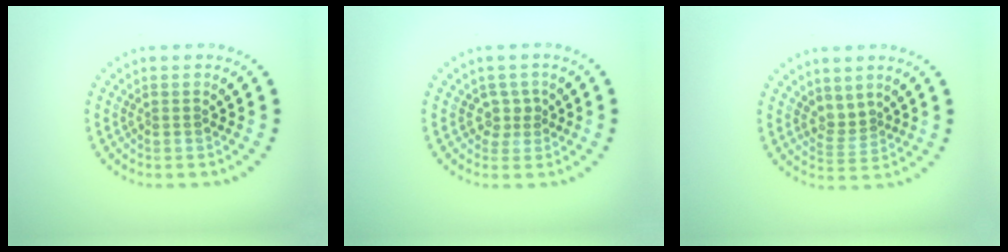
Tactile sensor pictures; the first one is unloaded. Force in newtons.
{"total": 1.7, "press": 1.1, "slide": 1.3}
{"total": 1.7, "press": 1.2, "slide": 1.3}